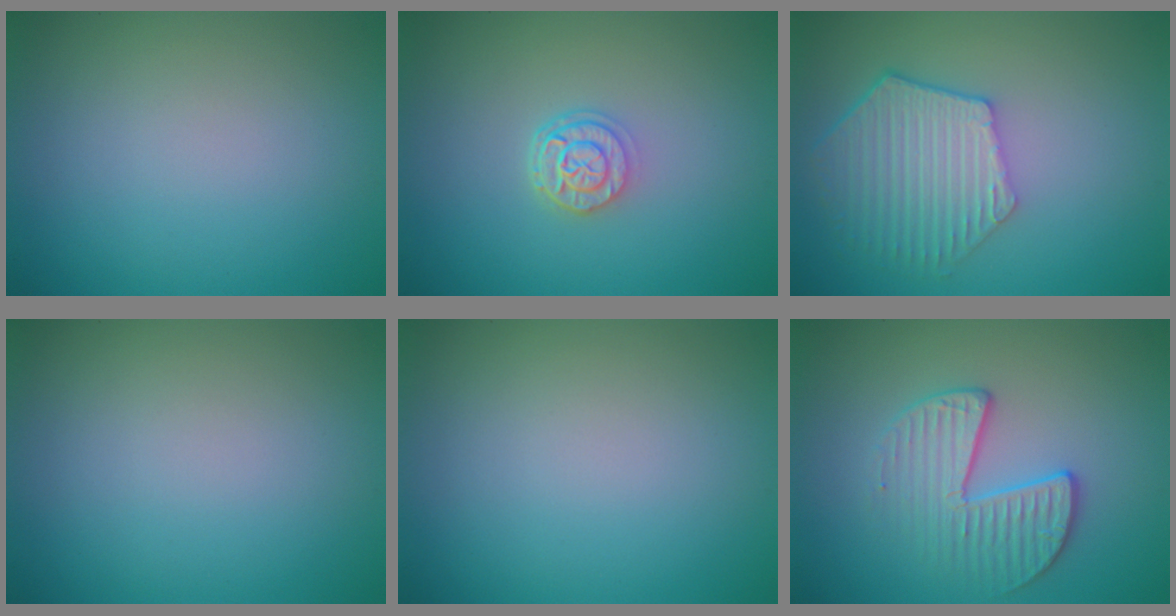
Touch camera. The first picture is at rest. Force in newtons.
{"total": 2.6, "press": 2.1, "slide": 1.5}
{"total": 5.7, "press": 4.5, "slide": 3.5}
{"total": 0.0}
{"total": 0.0}
{"total": 3.3, "press": 3.0, "slide": 1.3}